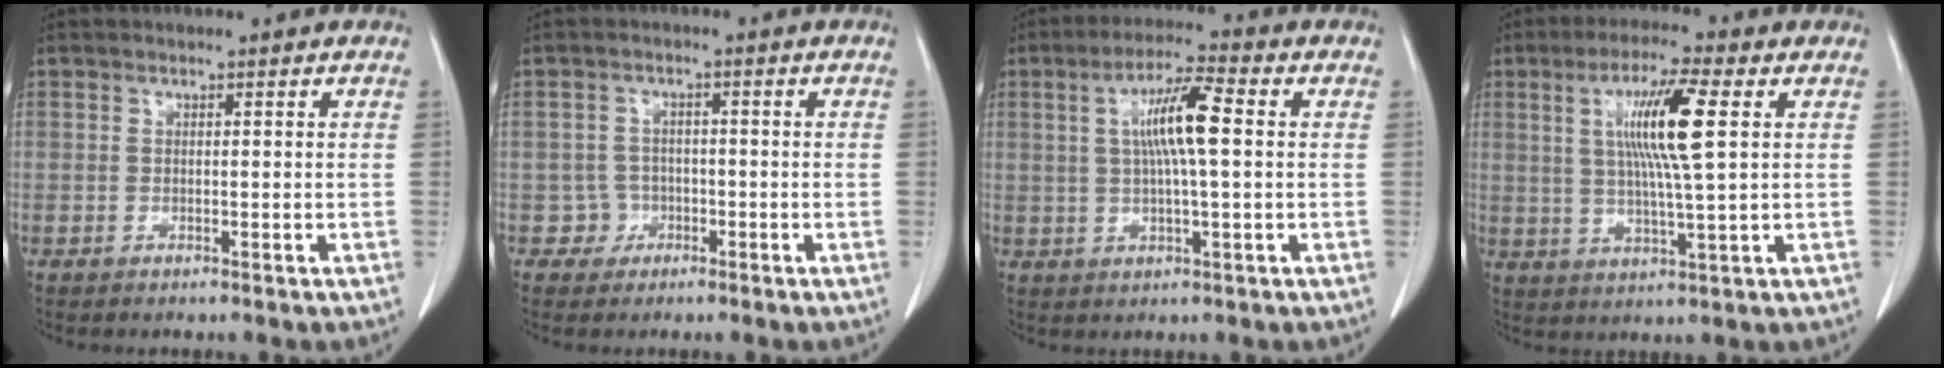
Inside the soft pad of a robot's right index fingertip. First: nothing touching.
{"total": 2.7, "force": [-1.2, 2.3, -0.4], "torque": [0.020, 0.014, -0.024]}
{"total": 8.3, "force": [1.3, 0.6, 8.2], "torque": [-0.154, 0.008, 0.019]}
{"total": 10.4, "force": [2.6, -0.1, 10.0], "torque": [-0.188, 0.003, 0.045]}